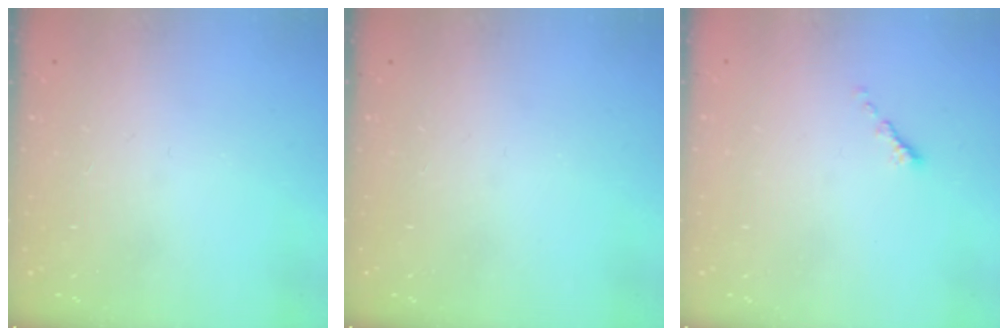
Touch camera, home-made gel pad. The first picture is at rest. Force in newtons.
{"total": 0.0}
{"total": 0.6, "press": 0.5, "slide": 0.2}